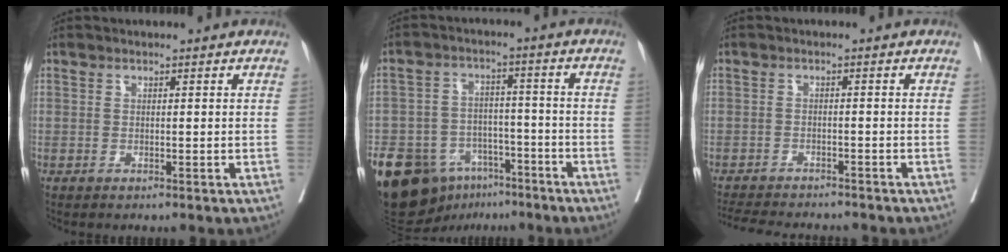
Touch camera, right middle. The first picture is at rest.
{"total": 17.4, "force": [-10.5, 10.9, 8.6], "torque": [-0.176, 0.015, -0.164]}
{"total": 10.9, "force": [-10.1, 1.9, 3.8], "torque": [-0.064, -0.008, -0.141]}